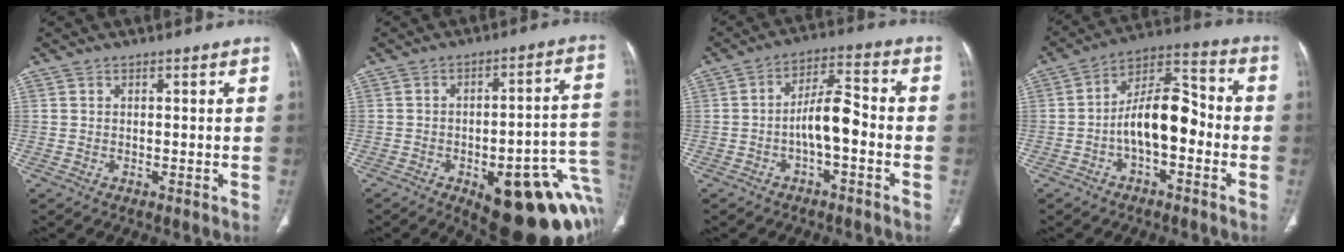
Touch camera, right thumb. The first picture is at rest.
{"total": 24.9, "force": [-8.4, 8.9, 21.7], "torque": [-0.197, 0.037, -0.090]}
{"total": 8.0, "force": [-2.2, 2.9, 7.1], "torque": [-0.119, 0.037, -0.042]}
{"total": 12.4, "force": [-2.8, 6.2, 10.4], "torque": [-0.158, 0.048, -0.055]}